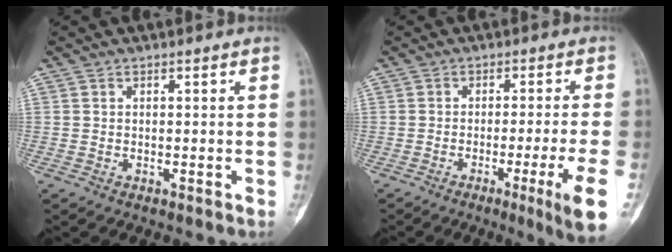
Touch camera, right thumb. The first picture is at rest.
{"total": 9.0, "force": [-3.7, -0.5, 8.2], "torque": [-0.127, -0.007, -0.054]}